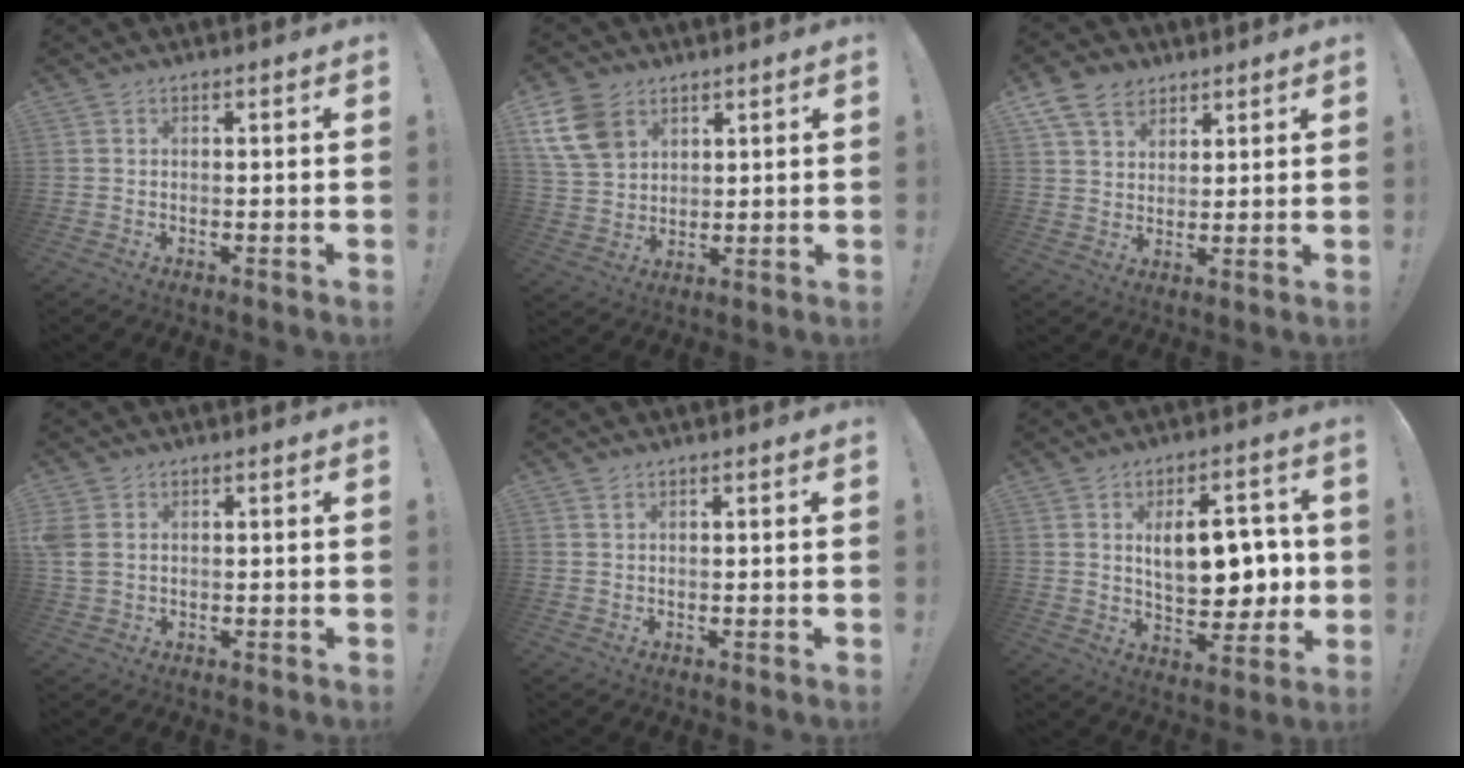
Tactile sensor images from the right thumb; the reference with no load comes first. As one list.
[{"total": 12.2, "force": [6.4, 8.6, 5.8], "torque": [-0.105, -0.024, 0.131]}, {"total": 10.0, "force": [5.9, 7.1, 3.9], "torque": [-0.069, -0.025, 0.118]}, {"total": 4.5, "force": [1.3, 3.2, 2.9], "torque": [-0.068, 0.000, 0.028]}, {"total": 0.9, "force": [0.7, 0.2, 0.6], "torque": [-0.005, -0.003, 0.011]}, {"total": 14.1, "force": [2.0, 7.5, 11.8], "torque": [-0.165, -0.006, 0.037]}]